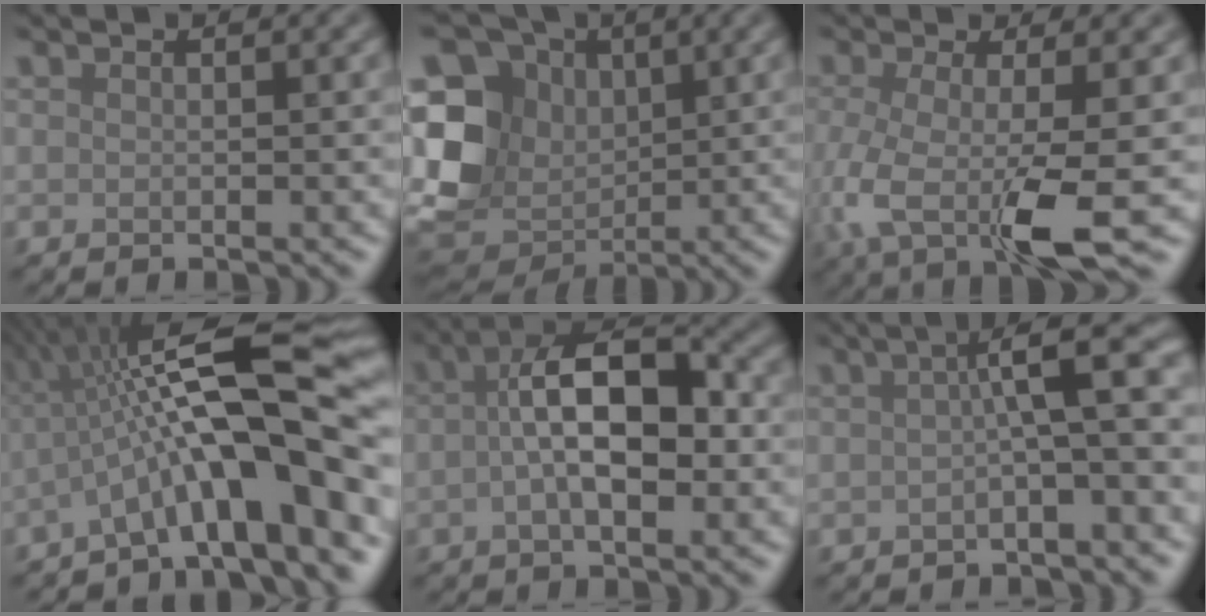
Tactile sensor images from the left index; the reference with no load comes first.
{"total": 9.5, "force": [1.0, 7.6, 5.5], "torque": [-0.125, 0.005, 0.016]}
{"total": 6.9, "force": [-1.6, 1.8, 6.4], "torque": [-0.140, -0.014, -0.035]}
{"total": 13.6, "force": [-1.5, 3.1, 13.2], "torque": [-0.197, 0.029, -0.027]}
{"total": 7.7, "force": [-0.1, 3.3, 7.0], "torque": [-0.119, 0.017, -0.012]}
{"total": 6.0, "force": [0.2, 1.2, 5.9], "torque": [-0.076, 0.022, -0.007]}